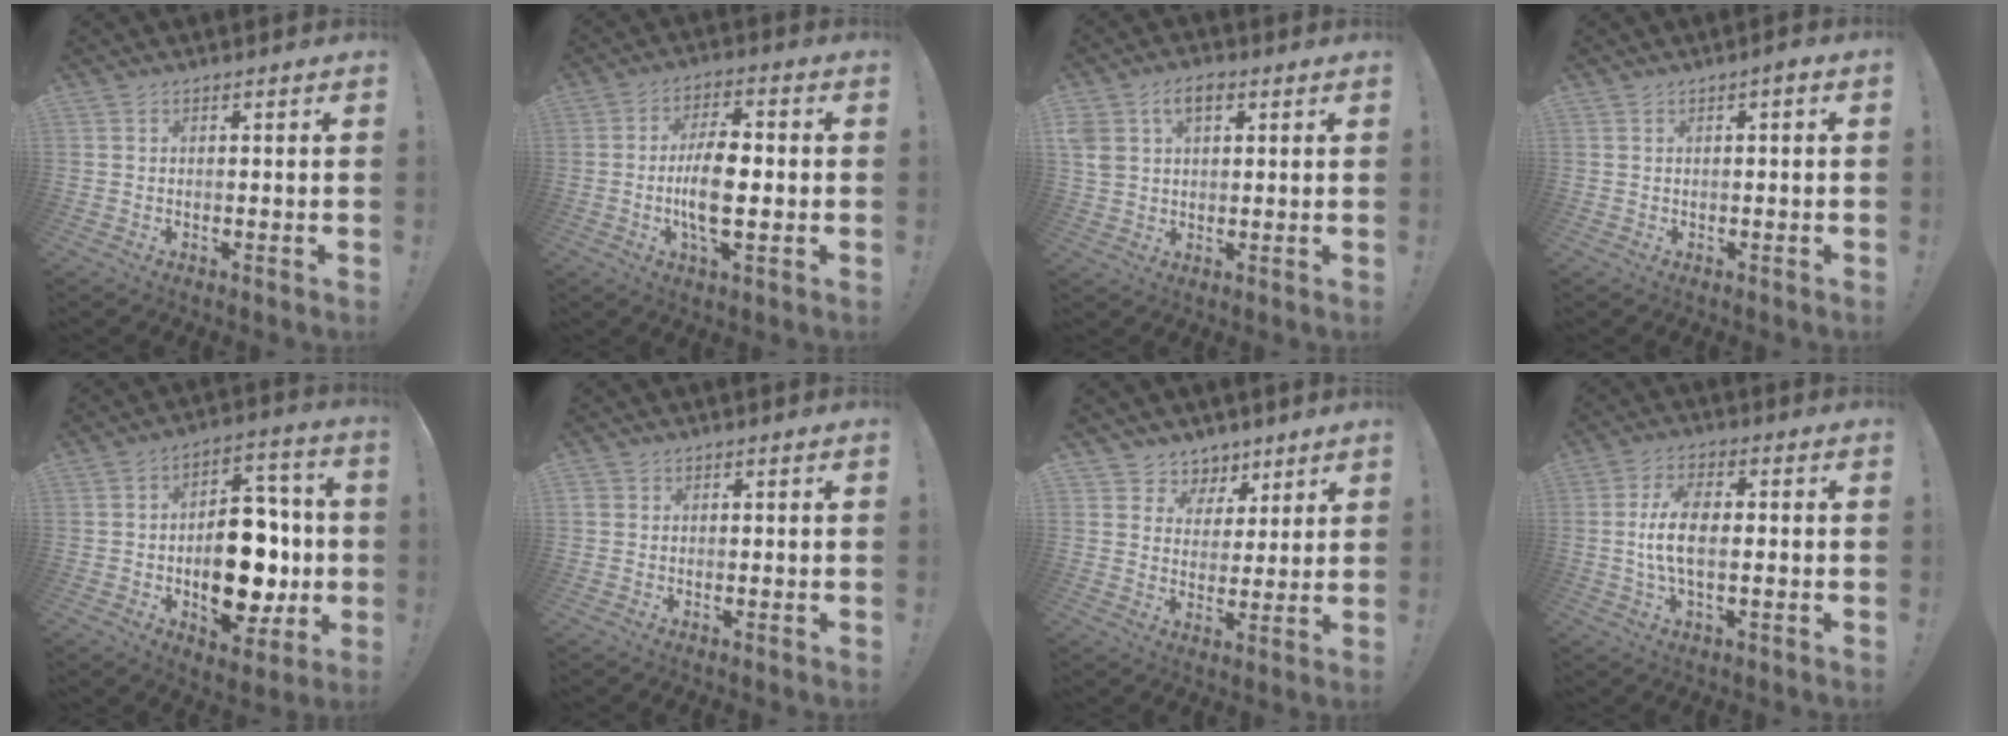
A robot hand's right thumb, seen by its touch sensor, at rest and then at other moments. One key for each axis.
{"total": 11.9, "fx": -1.6, "fy": 5.0, "fz": 10.7, "tx": -0.192, "ty": -0.003, "tz": -0.035}
{"total": 7.9, "fx": 3.3, "fy": 5.2, "fz": 4.9, "tx": -0.100, "ty": 0.007, "tz": 0.065}
{"total": 1.7, "fx": -0.5, "fy": 0.2, "fz": 1.6, "tx": -0.023, "ty": 0.003, "tz": -0.010}
{"total": 20.4, "fx": -3.3, "fy": 12.8, "fz": 15.6, "tx": -0.203, "ty": 0.021, "tz": -0.038}
{"total": 1.2, "fx": 0.4, "fy": 1.1, "fz": 0.3, "tx": -0.007, "ty": 0.002, "tz": 0.009}
{"total": 6.5, "fx": 4.2, "fy": 5.0, "fz": 0.3, "tx": -0.002, "ty": -0.038, "tz": 0.084}
{"total": 9.2, "fx": -0.3, "fy": 3.9, "fz": 8.3, "tx": -0.155, "ty": 0.001, "tz": -0.005}